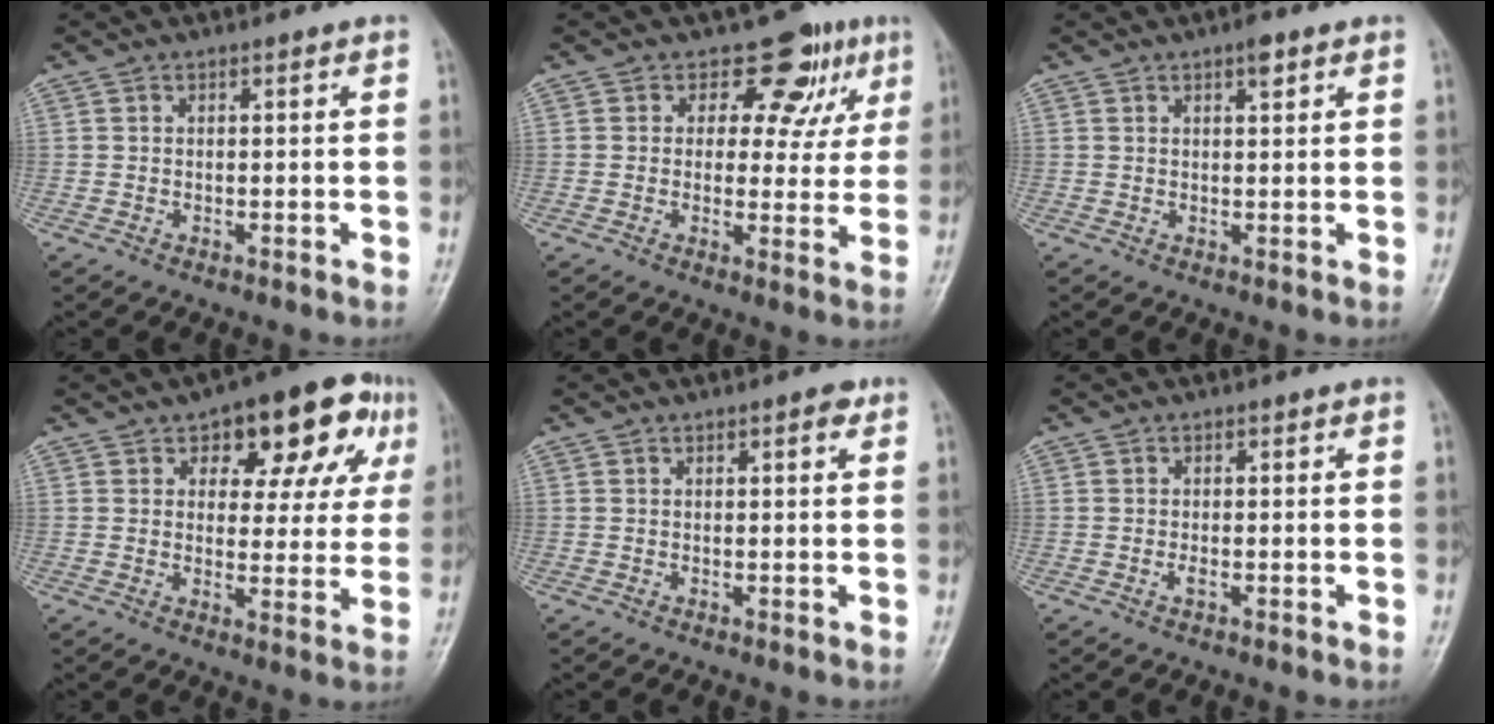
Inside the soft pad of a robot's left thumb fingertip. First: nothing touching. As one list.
[{"total": 9.3, "force": [5.1, 6.4, 4.5], "torque": [-0.005, -0.018, 0.058]}, {"total": 2.6, "force": [1.5, 1.1, 1.9], "torque": [-0.020, -0.005, 0.020]}, {"total": 15.3, "force": [7.1, 8.0, 10.9], "torque": [-0.084, -0.001, 0.090]}, {"total": 2.1, "force": [1.0, 0.9, 1.6], "torque": [-0.012, -0.001, 0.013]}, {"total": 1.2, "force": [-0.3, 0.7, 1.0], "torque": [-0.016, -0.002, -0.009]}]